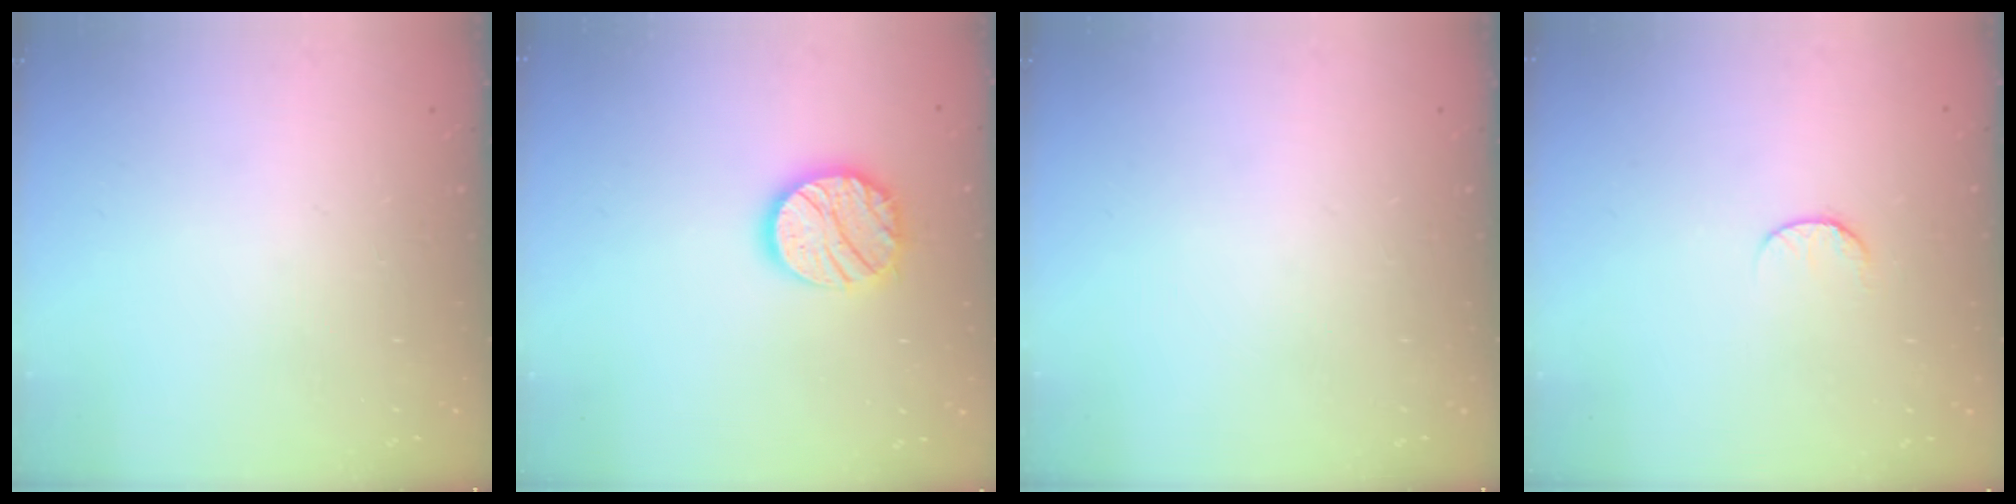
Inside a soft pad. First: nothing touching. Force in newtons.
{"total": 14.9, "press": 14.8, "slide": 1.1}
{"total": 0.0}
{"total": 6.3, "press": 6.3, "slide": 0.7}